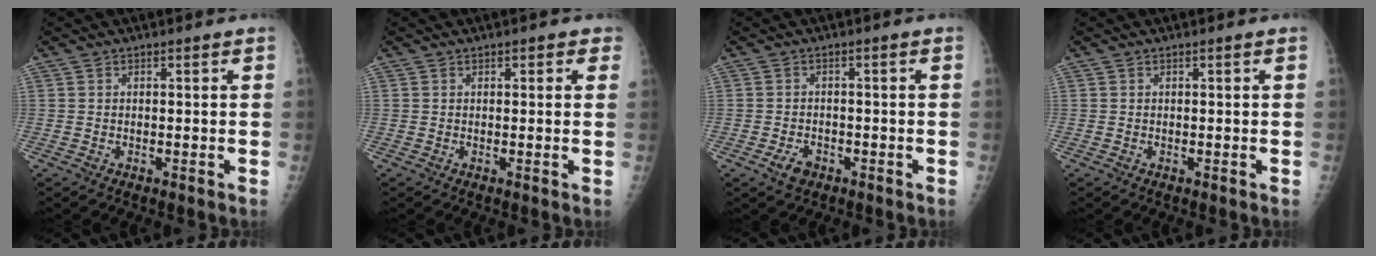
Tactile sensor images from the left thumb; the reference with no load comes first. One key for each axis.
{"total": 2.0, "fx": 1.0, "fy": 1.2, "fz": 1.2, "tx": 0.002, "ty": 0.000, "tz": 0.008}
{"total": 3.0, "fx": -1.7, "fy": 1.8, "fz": 1.6, "tx": -0.029, "ty": 0.011, "tz": -0.024}
{"total": 0.0}